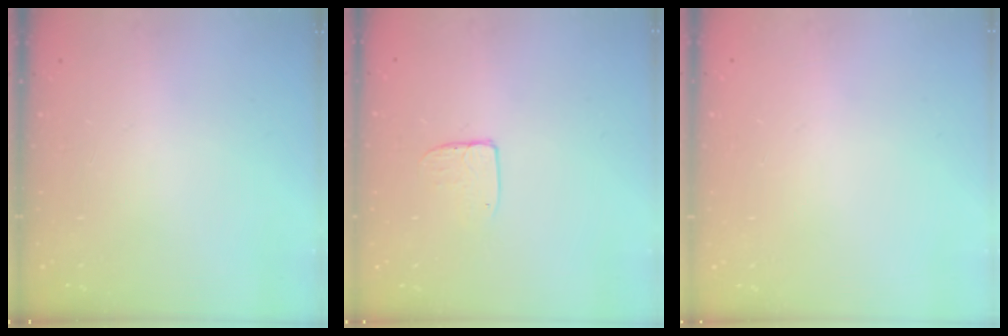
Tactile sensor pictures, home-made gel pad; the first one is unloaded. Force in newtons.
{"total": 5.4, "press": 5.4, "slide": 0.4}
{"total": 0.0}